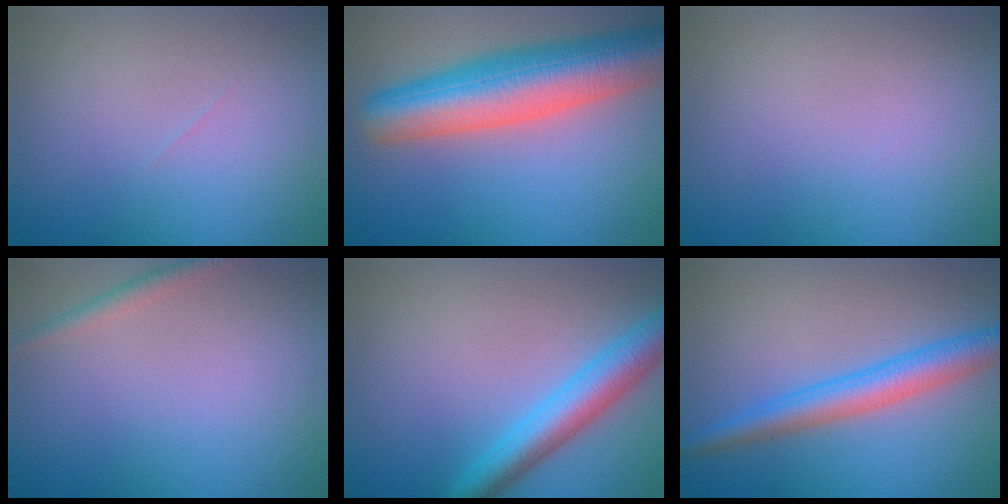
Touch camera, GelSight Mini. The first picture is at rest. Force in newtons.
{"total": 9.4, "press": 9.4, "slide": 0.5}
{"total": 0.0}
{"total": 1.4, "press": 1.4, "slide": 0.0}
{"total": 4.5, "press": 4.5, "slide": 0.2}
{"total": 4.2, "press": 4.2, "slide": 0.1}